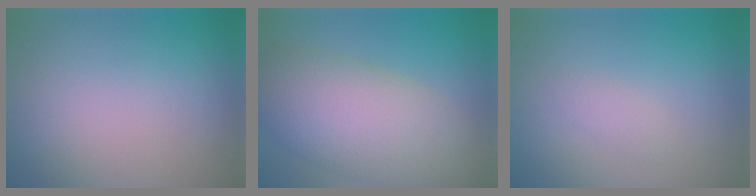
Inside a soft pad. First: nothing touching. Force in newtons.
{"total": 9.1, "press": 9.1, "slide": 0.4}
{"total": 1.0, "press": 1.0, "slide": 0.0}